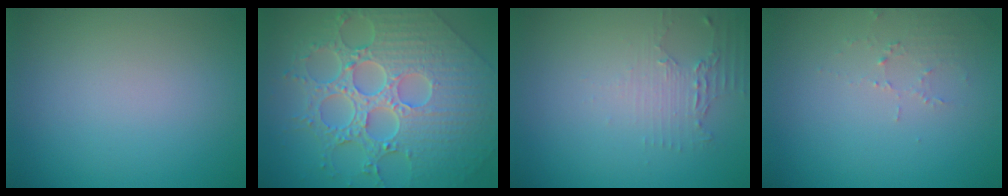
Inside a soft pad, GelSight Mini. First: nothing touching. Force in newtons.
{"total": 9.8, "press": 7.2, "slide": 6.6}
{"total": 2.3, "press": 1.7, "slide": 1.5}
{"total": 1.5, "press": 1.5, "slide": 0.2}